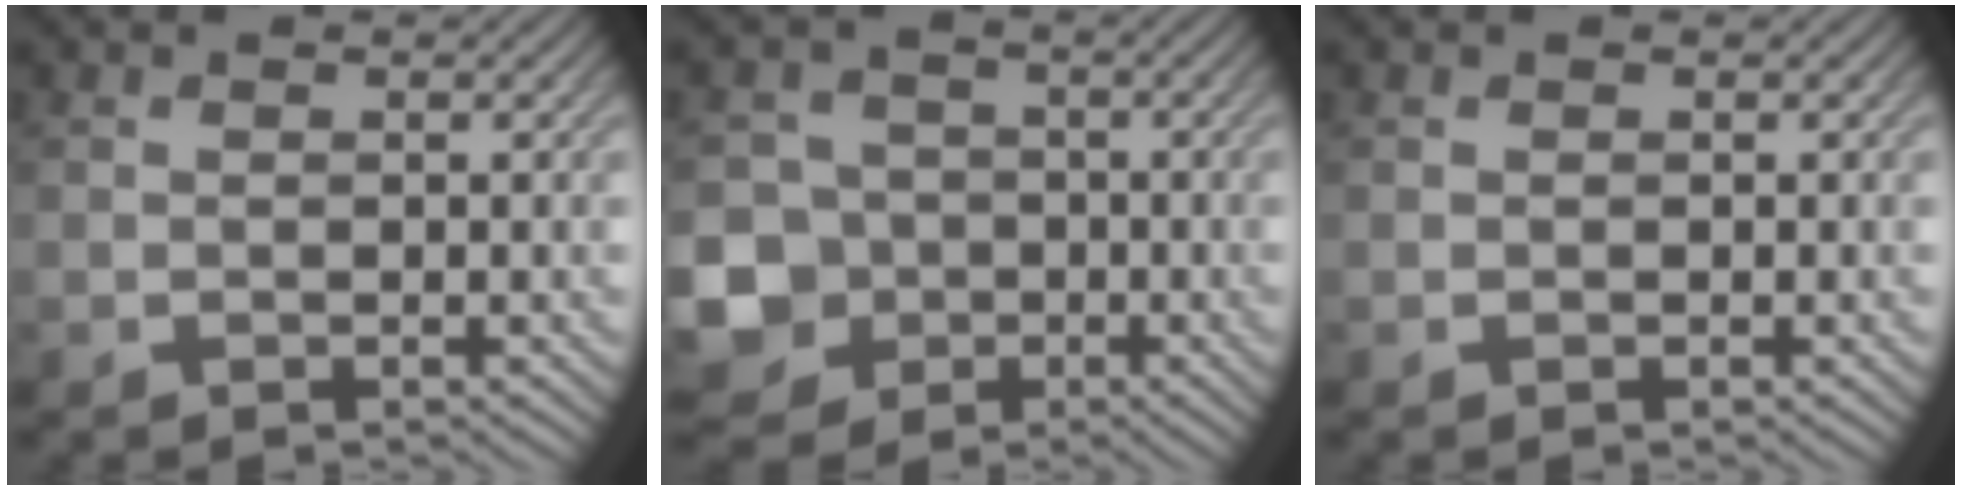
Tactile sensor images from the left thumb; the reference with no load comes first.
{"total": 11.0, "force": [-3.9, 9.9, 3.0], "torque": [-0.107, -0.036, -0.094]}
{"total": 0.0}